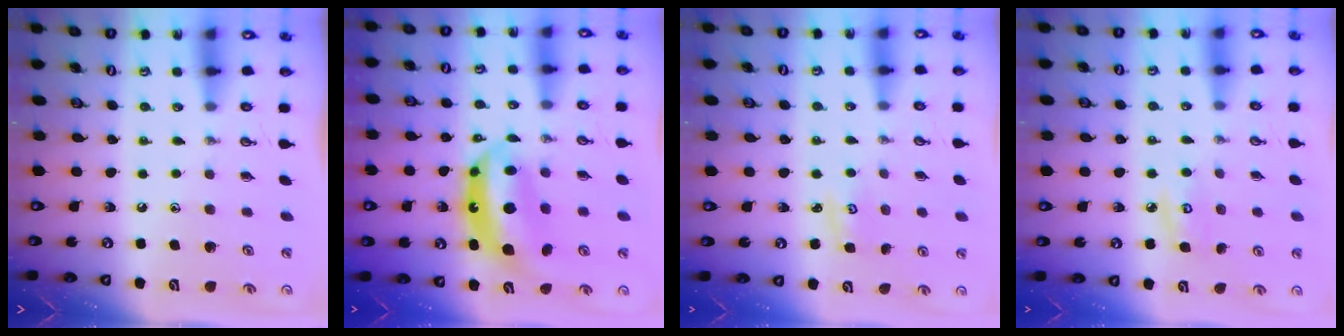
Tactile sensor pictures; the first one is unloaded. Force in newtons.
{"total": 13.0, "press": 12.9, "slide": 1.8}
{"total": 2.6, "press": 2.6, "slide": 0.2}
{"total": 5.6, "press": 5.6, "slide": 0.4}